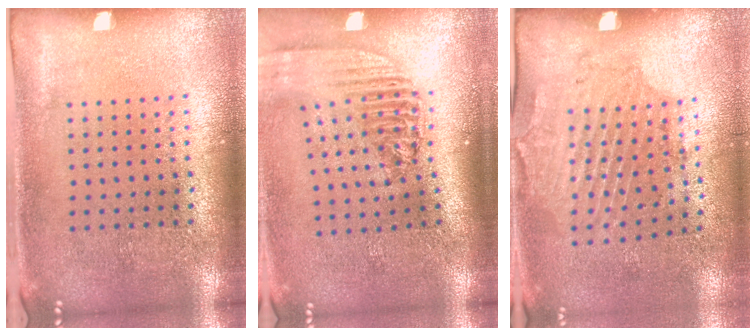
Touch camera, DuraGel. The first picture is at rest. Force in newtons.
{"total": 2.1, "press": 1.7, "slide": 1.3}
{"total": 1.8, "press": 1.2, "slide": 1.4}